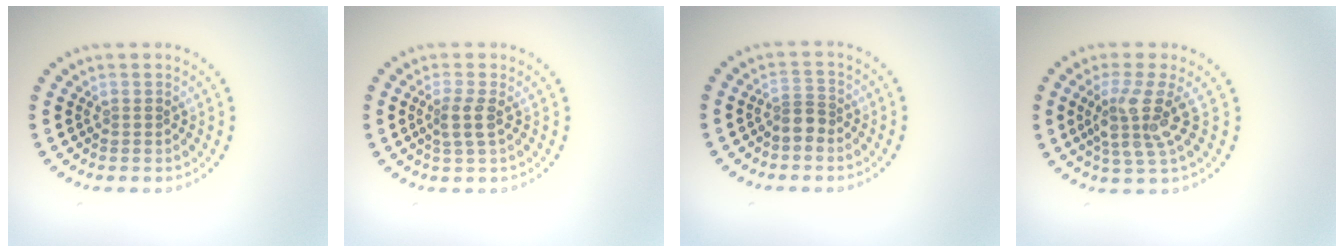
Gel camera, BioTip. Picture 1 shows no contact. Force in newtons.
{"total": 1.8, "press": 1.6, "slide": 0.9}
{"total": 1.5, "press": 1.2, "slide": 0.9}
{"total": 3.8, "press": 2.9, "slide": 2.5}